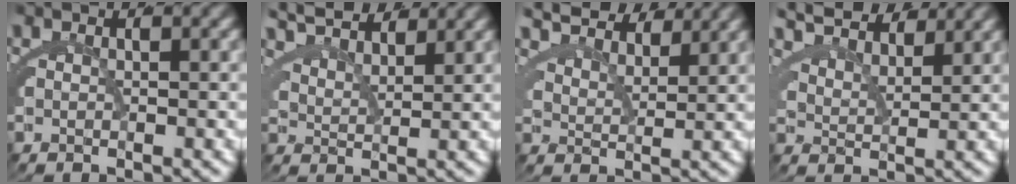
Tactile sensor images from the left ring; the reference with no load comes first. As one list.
[{"total": 4.3, "force": [4.0, 0.2, 1.5], "torque": [-0.024, 0.005, 0.073]}, {"total": 6.0, "force": [5.2, 1.4, 2.5], "torque": [-0.031, 0.014, 0.084]}, {"total": 5.4, "force": [4.8, 1.0, 2.3], "torque": [-0.031, 0.012, 0.080]}]